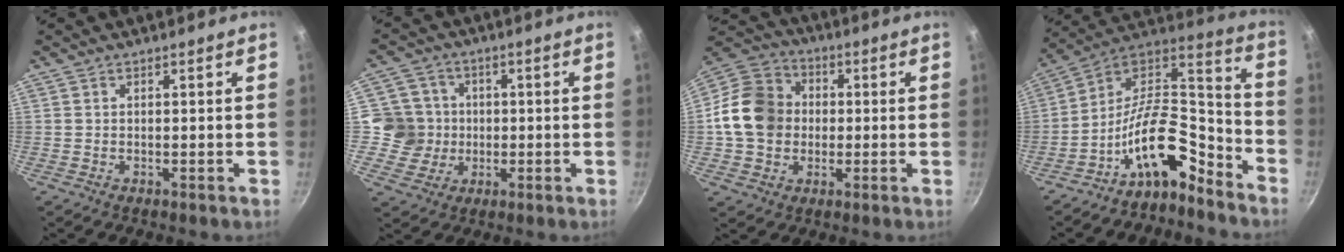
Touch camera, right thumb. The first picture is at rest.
{"total": 8.0, "force": [-0.2, 8.0, 0.8], "torque": [0.029, 0.014, -0.013]}
{"total": 14.7, "force": [-0.1, 12.5, 7.7], "torque": [-0.115, 0.028, -0.015]}
{"total": 16.3, "force": [-10.2, 7.0, 10.6], "torque": [-0.154, 0.108, -0.192]}